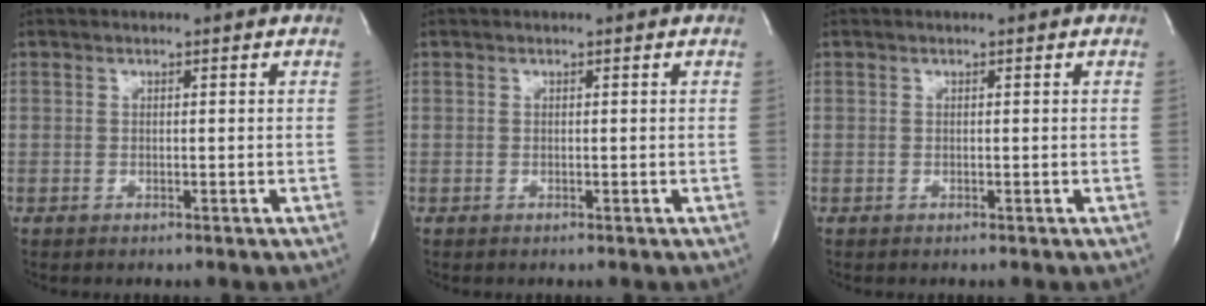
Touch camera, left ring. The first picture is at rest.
{"total": 0.0}
{"total": 0.0}